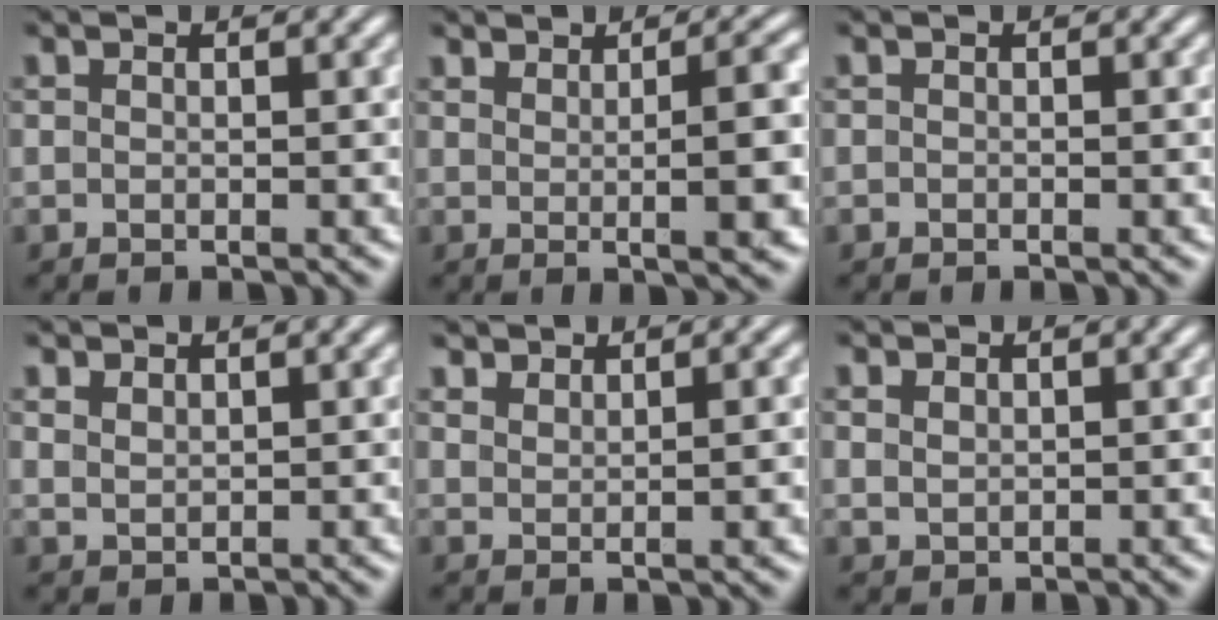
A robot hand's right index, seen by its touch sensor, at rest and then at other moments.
{"total": 3.5, "force": [0.9, -0.4, 3.3], "torque": [-0.042, 0.002, 0.019]}
{"total": 0.0}
{"total": 1.2, "force": [1.1, 0.3, 0.3], "torque": [-0.009, -0.004, 0.032]}
{"total": 1.8, "force": [1.6, -0.4, 0.6], "torque": [-0.007, -0.002, 0.038]}
{"total": 1.1, "force": [0.8, 0.7, 0.5], "torque": [-0.014, -0.007, 0.027]}